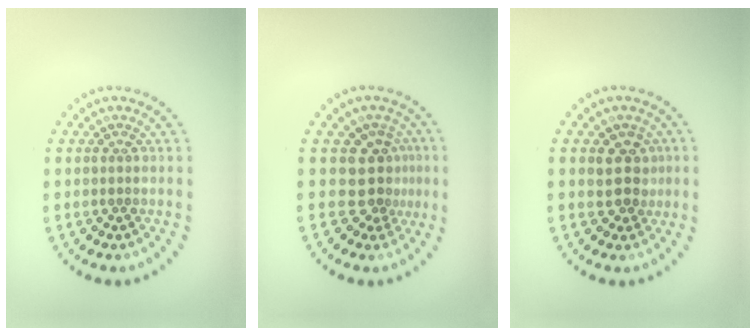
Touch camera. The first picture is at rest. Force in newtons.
{"total": 3.3, "press": 2.5, "slide": 2.1}
{"total": 2.9, "press": 2.7, "slide": 1.1}